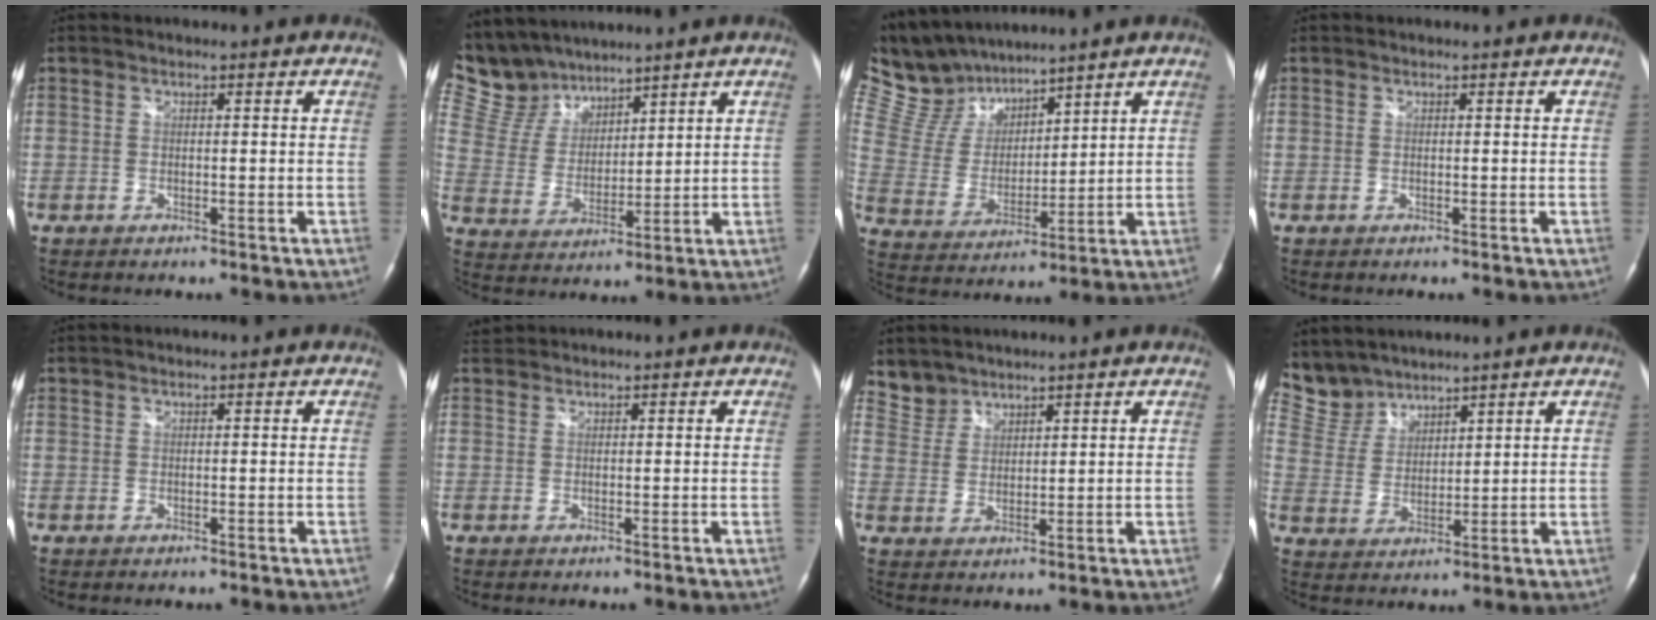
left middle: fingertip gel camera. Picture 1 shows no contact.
{"total": 9.4, "force": [8.8, 3.4, 0.6], "torque": [-0.030, 0.017, 0.193]}
{"total": 11.6, "force": [10.5, 3.8, 3.1], "torque": [-0.086, 0.025, 0.215]}
{"total": 0.0}
{"total": 0.0}
{"total": 1.4, "force": [1.3, 0.1, -0.2], "torque": [-0.008, 0.013, 0.030]}
{"total": 4.1, "force": [3.7, 1.7, -0.6], "torque": [0.017, 0.009, 0.078]}
{"total": 7.0, "force": [6.6, 2.3, -0.2], "torque": [-0.005, 0.011, 0.151]}